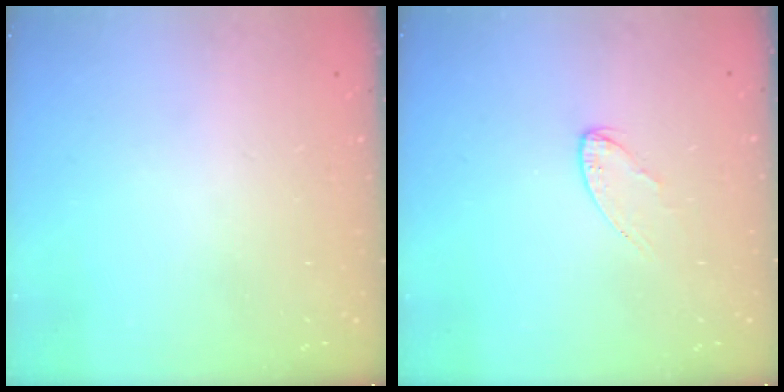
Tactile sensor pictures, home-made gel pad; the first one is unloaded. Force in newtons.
{"total": 4.0, "press": 3.9, "slide": 0.4}